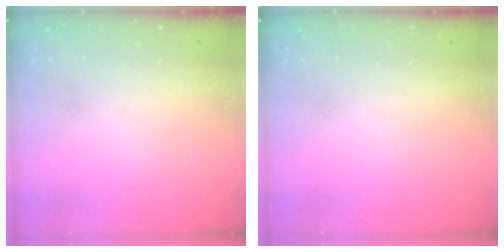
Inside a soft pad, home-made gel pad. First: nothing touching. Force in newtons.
{"total": 0.0}